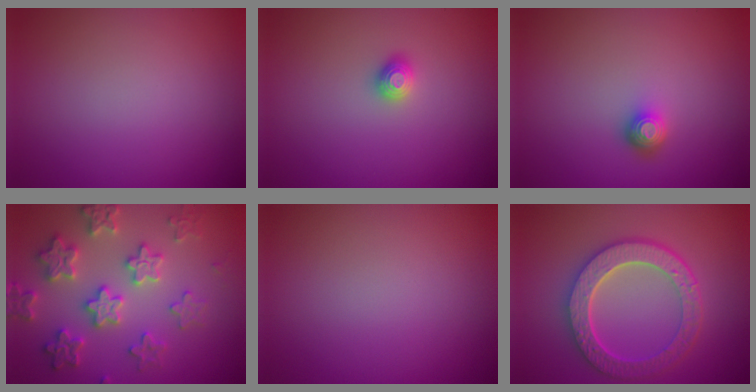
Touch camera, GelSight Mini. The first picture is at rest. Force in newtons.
{"total": 1.2, "press": 1.1, "slide": 0.2}
{"total": 1.8, "press": 1.3, "slide": 1.2}
{"total": 5.9, "press": 5.8, "slide": 1.2}
{"total": 0.0}
{"total": 7.0, "press": 5.3, "slide": 4.5}